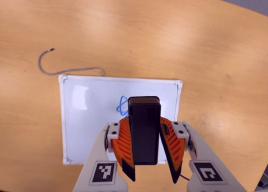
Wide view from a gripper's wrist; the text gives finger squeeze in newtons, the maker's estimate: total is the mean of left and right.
{"total": 8.7, "left": 8.1, "right": 9.2}